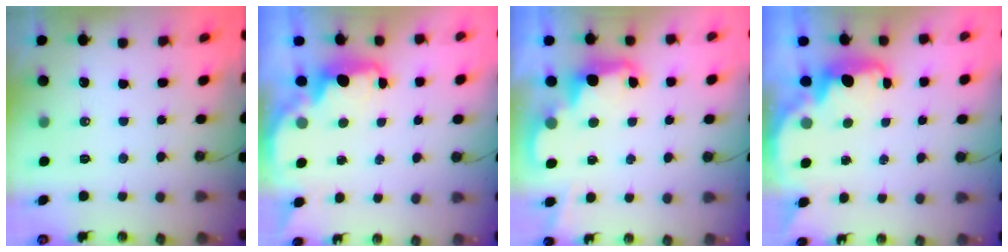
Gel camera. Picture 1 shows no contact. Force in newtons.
{"total": 2.5, "press": 2.3, "slide": 0.8}
{"total": 2.5, "press": 2.4, "slide": 0.6}
{"total": 2.7, "press": 2.6, "slide": 0.6}